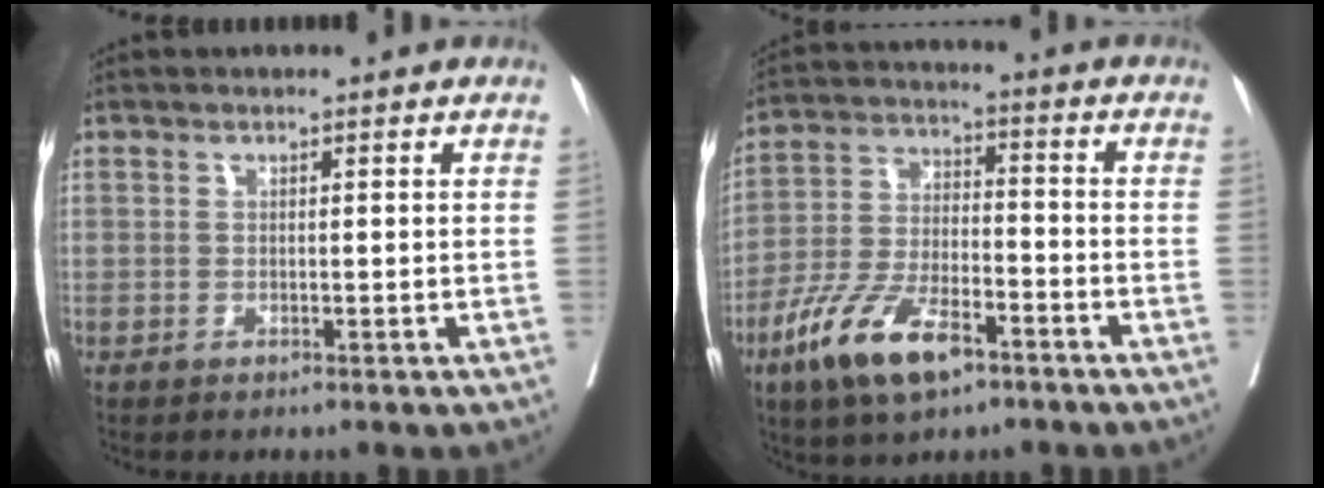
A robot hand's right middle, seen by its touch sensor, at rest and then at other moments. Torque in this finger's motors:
{"motor_torque": [1.14, -1.00, 0.29, 0.14]}